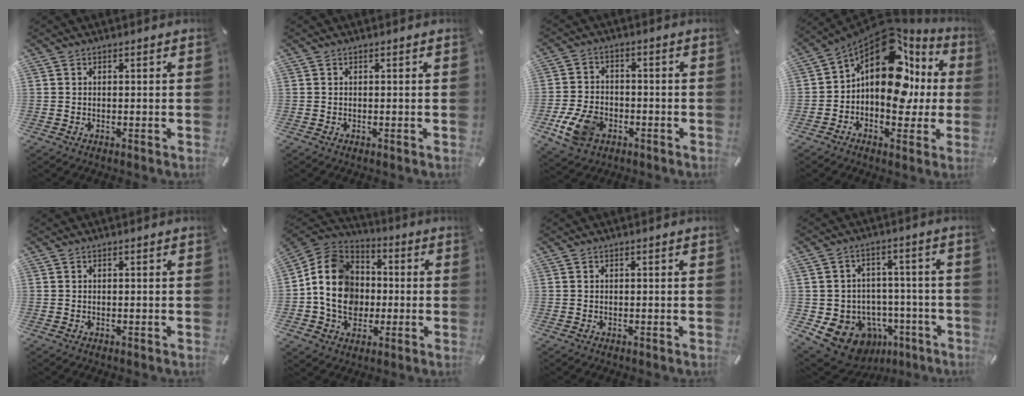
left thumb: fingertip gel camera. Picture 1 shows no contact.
{"total": 0.0}
{"total": 9.7, "force": [-3.9, 6.8, 5.6], "torque": [-0.115, 0.011, -0.070]}
{"total": 17.6, "force": [4.0, 11.3, 12.8], "torque": [-0.194, -0.033, 0.064]}
{"total": 0.0}
{"total": 14.3, "force": [-2.0, 12.5, 6.7], "torque": [-0.148, 0.025, -0.037]}
{"total": 0.0}
{"total": 12.1, "force": [-5.2, 10.1, 3.9], "torque": [-0.058, 0.022, -0.077]}